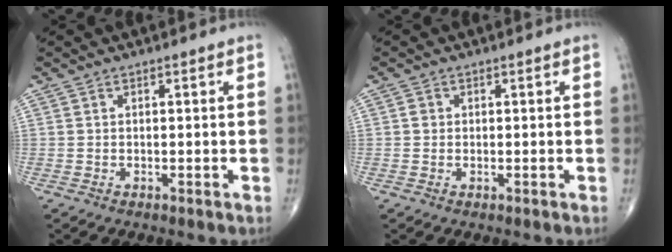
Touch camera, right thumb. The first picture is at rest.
{"total": 0.9, "force": [0.1, 0.9, 0.3], "torque": [-0.002, 0.001, 0.001]}